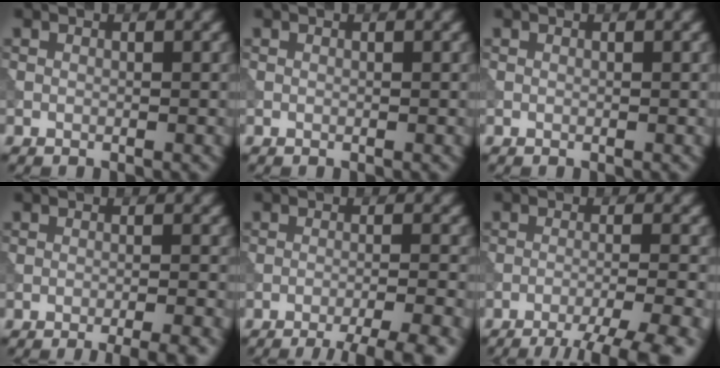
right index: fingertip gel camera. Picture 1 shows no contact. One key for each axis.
{"total": 0.0}
{"total": 0.0}
{"total": 5.3, "fx": -3.7, "fy": 1.4, "fz": 3.5, "tx": -0.032, "ty": 0.007, "tz": -0.044}
{"total": 7.0, "fx": -5.2, "fy": 1.3, "fz": 4.4, "tx": -0.054, "ty": 0.002, "tz": -0.070}
{"total": 8.2, "fx": -6.4, "fy": 1.4, "fz": 4.8, "tx": -0.066, "ty": -0.007, "tz": -0.085}